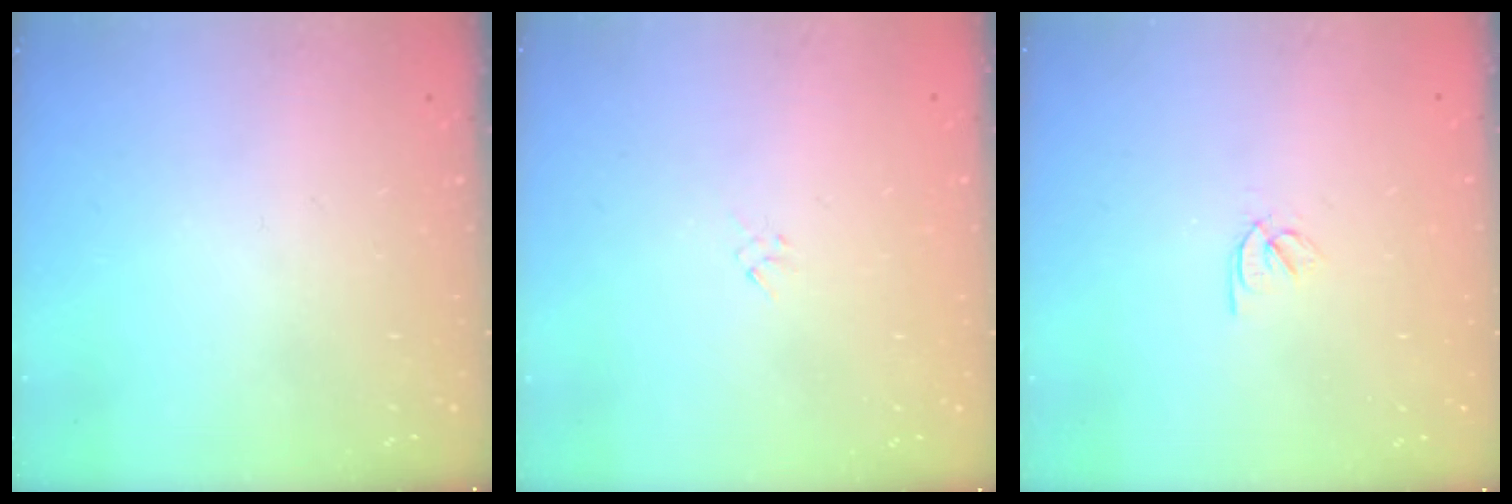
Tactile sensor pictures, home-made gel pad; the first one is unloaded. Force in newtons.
{"total": 1.3, "press": 1.2, "slide": 0.5}
{"total": 2.5, "press": 2.4, "slide": 0.7}